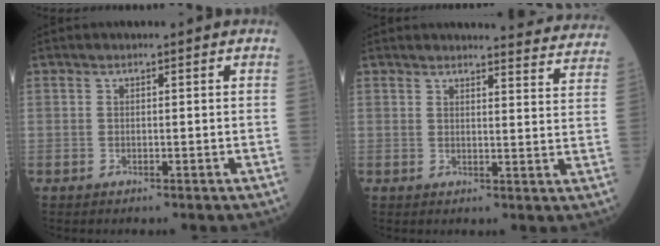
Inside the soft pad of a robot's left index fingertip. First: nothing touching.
{"total": 11.5, "force": [11.4, 0.7, 1.2], "torque": [0.012, -0.068, 0.099]}